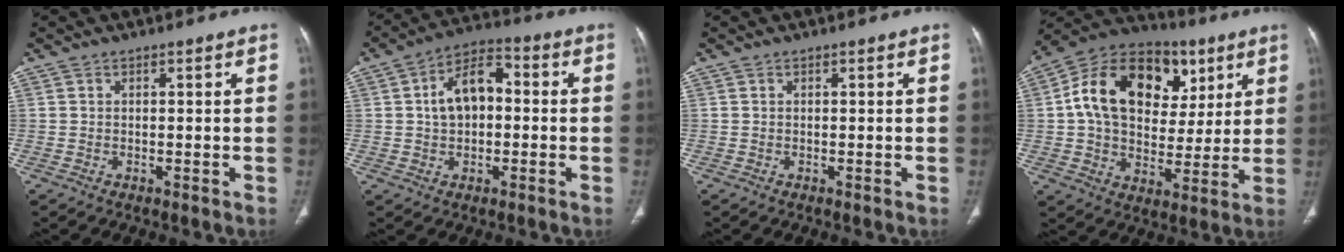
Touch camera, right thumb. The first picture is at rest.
{"total": 8.5, "force": [0.4, 5.1, 6.7], "torque": [-0.110, 0.028, -0.003]}
{"total": 0.0}
{"total": 22.7, "force": [6.6, 16.0, 14.6], "torque": [-0.215, 0.015, 0.104]}